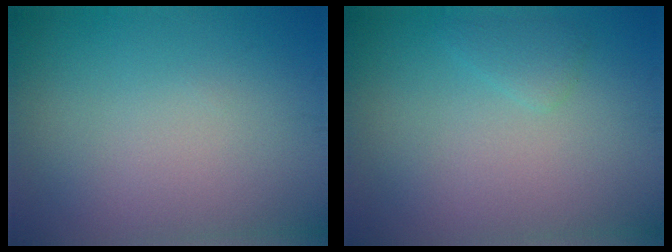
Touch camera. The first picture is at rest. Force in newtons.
{"total": 1.1, "press": 1.1, "slide": 0.1}